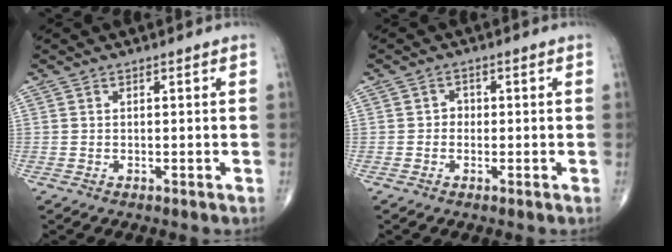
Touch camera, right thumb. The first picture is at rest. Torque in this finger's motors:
{"motor_torque": [-0.11, 0.04, 0.24, 0.16, -0.01]}